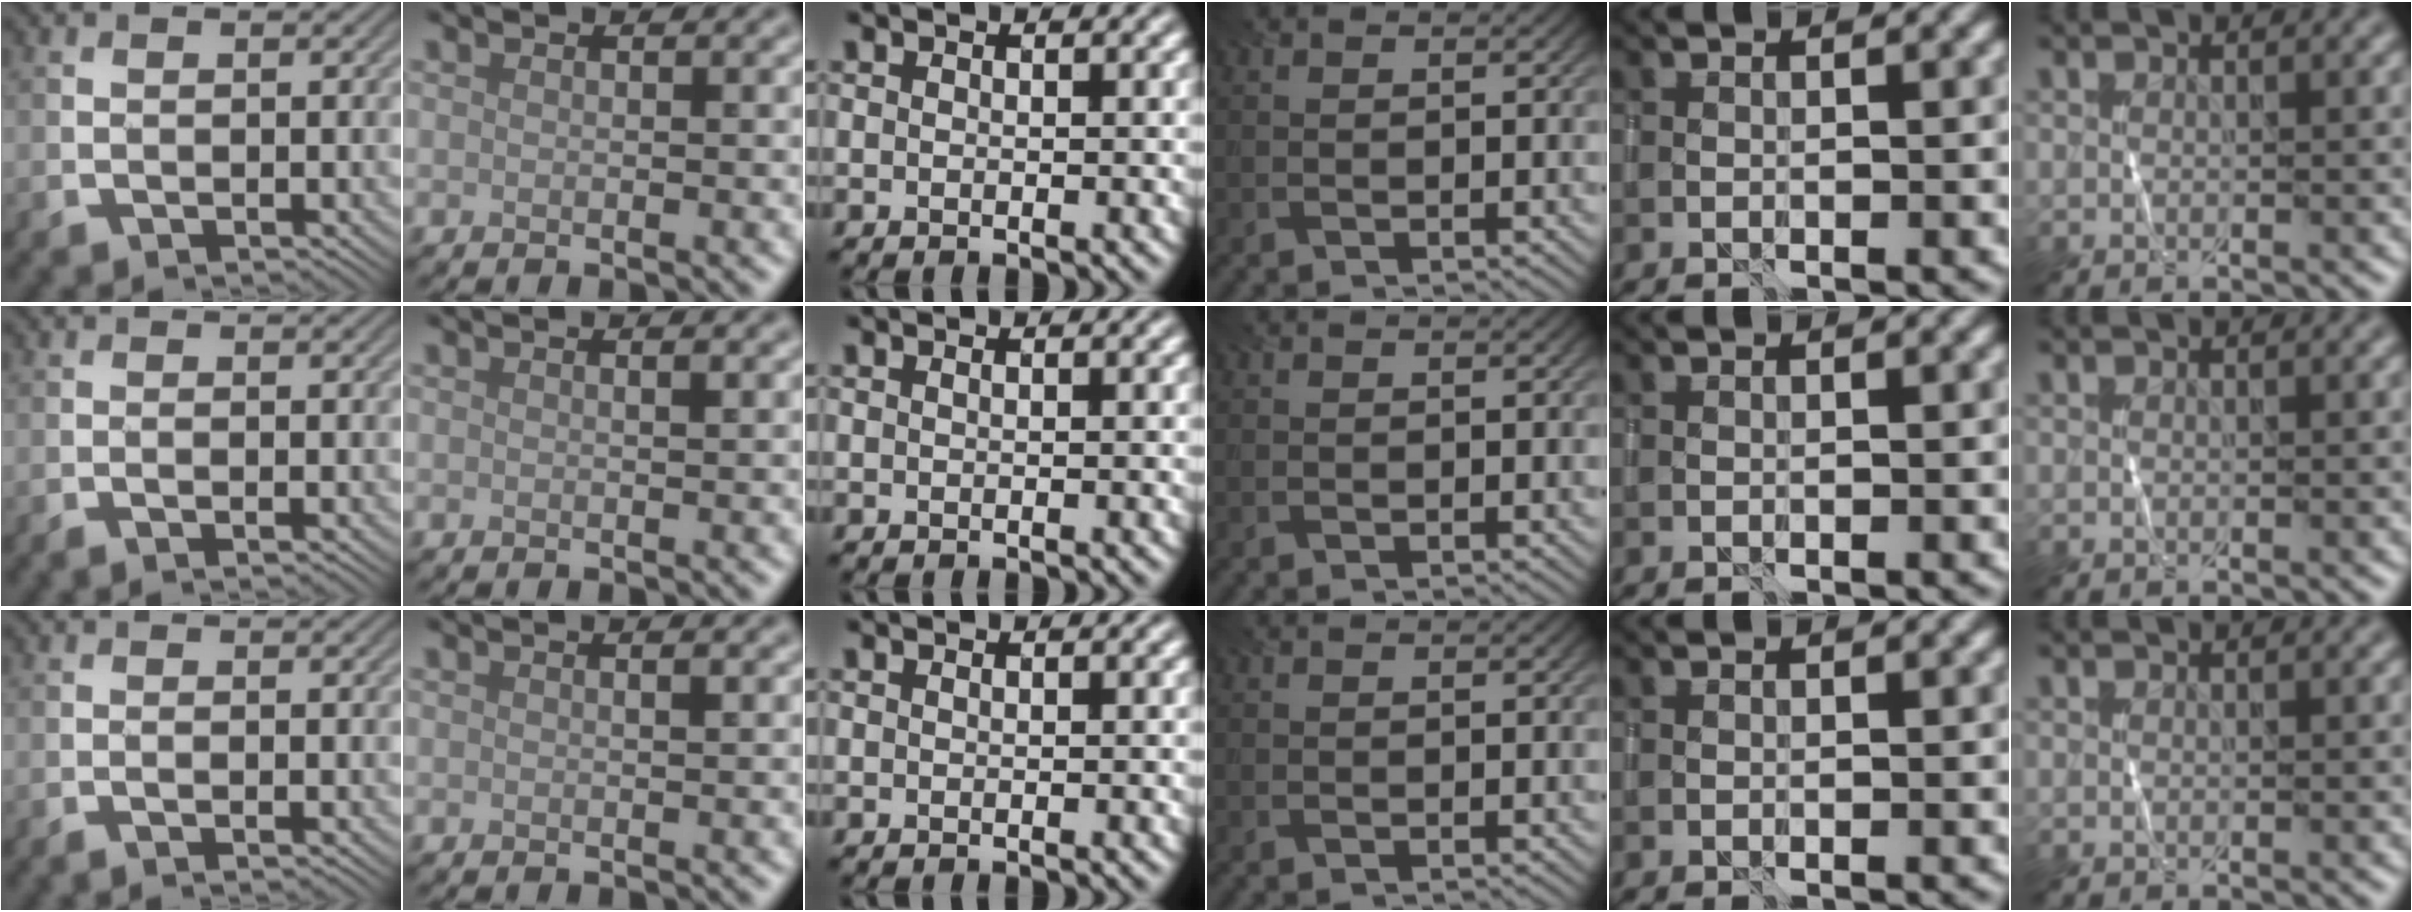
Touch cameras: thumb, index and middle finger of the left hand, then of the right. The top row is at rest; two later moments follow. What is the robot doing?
{"motion": "wrap", "object": "sponge"}